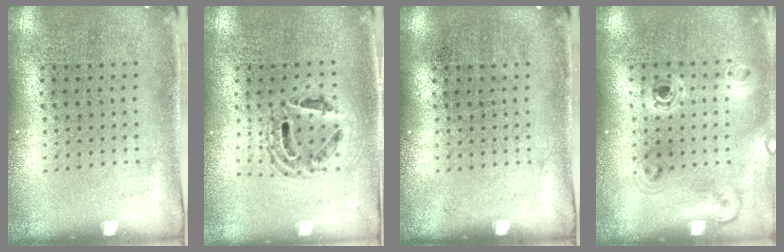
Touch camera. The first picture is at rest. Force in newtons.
{"total": 1.3, "press": 1.2, "slide": 0.6}
{"total": 0.0}
{"total": 1.1, "press": 1.0, "slide": 0.3}